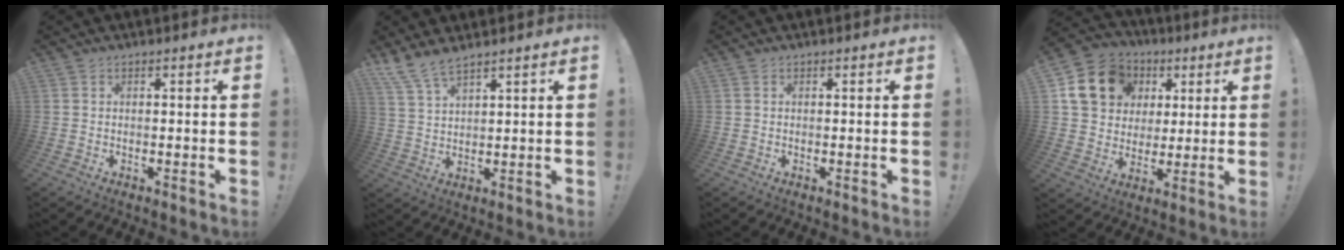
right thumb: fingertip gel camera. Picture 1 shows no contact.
{"total": 6.2, "force": [5.4, 1.1, 2.9], "torque": [-0.075, -0.023, 0.105]}
{"total": 0.0}
{"total": 16.4, "force": [5.9, 13.5, 7.1], "torque": [-0.103, -0.012, 0.128]}